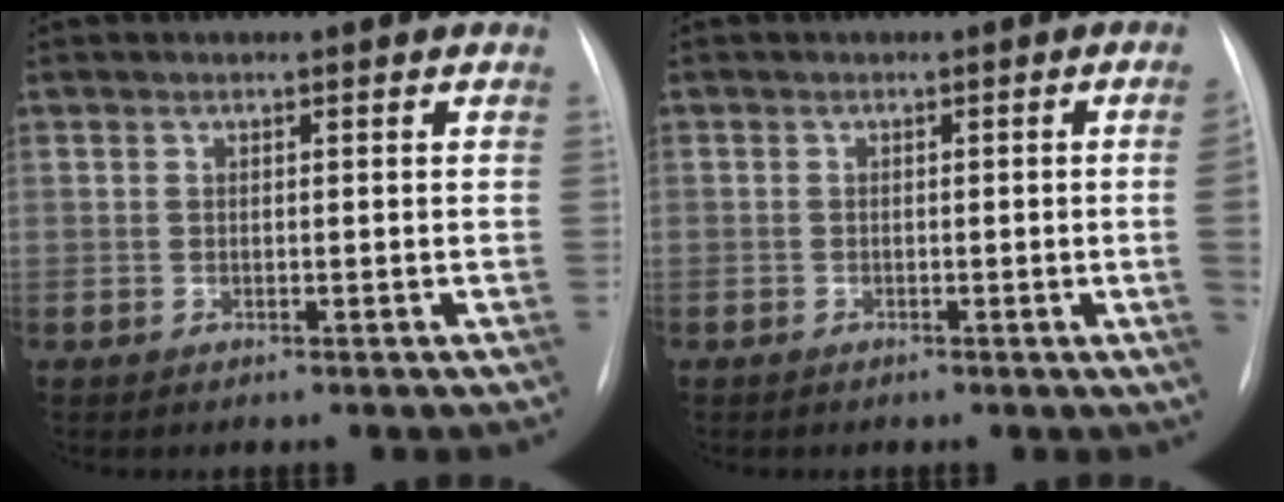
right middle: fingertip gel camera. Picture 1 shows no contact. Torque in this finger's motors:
{"motor_torque": [1.22, -0.92, -0.02, -0.21]}